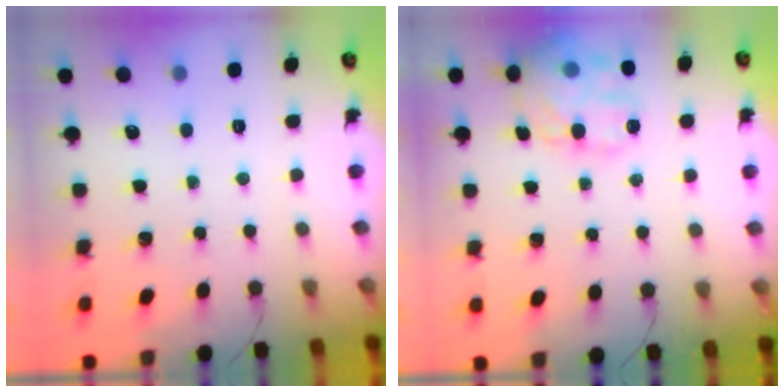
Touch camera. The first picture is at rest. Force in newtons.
{"total": 18.4, "press": 18.3, "slide": 1.6}